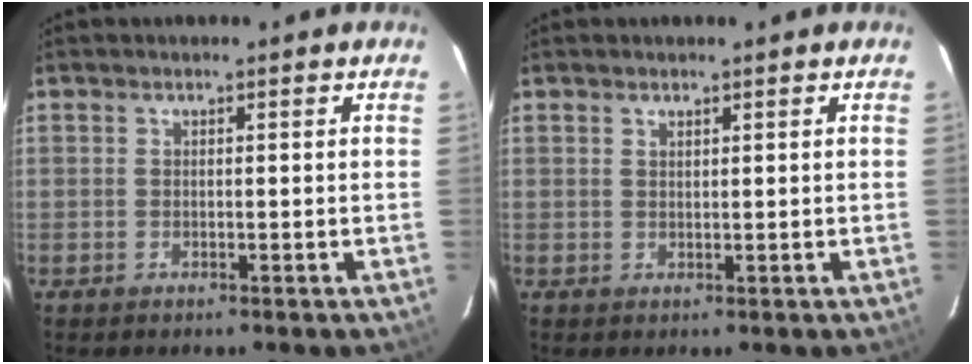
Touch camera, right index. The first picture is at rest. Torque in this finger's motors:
{"motor_torque": [-0.30, 0.00, -0.08, -0.01]}